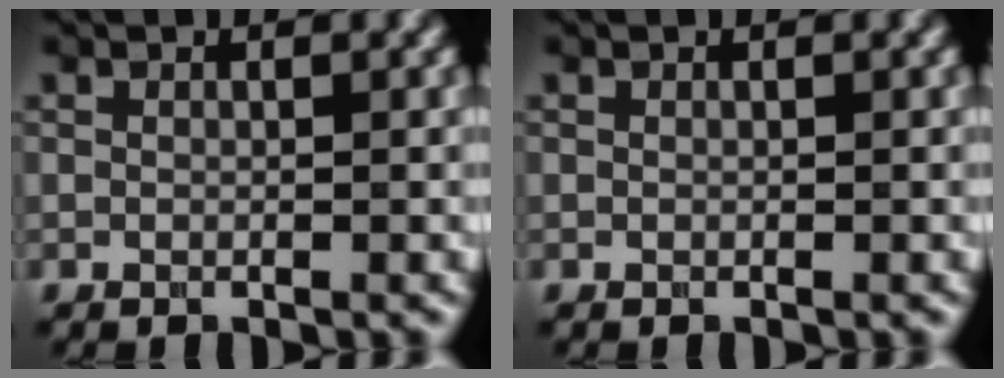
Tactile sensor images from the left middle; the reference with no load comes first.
{"total": 0.0}